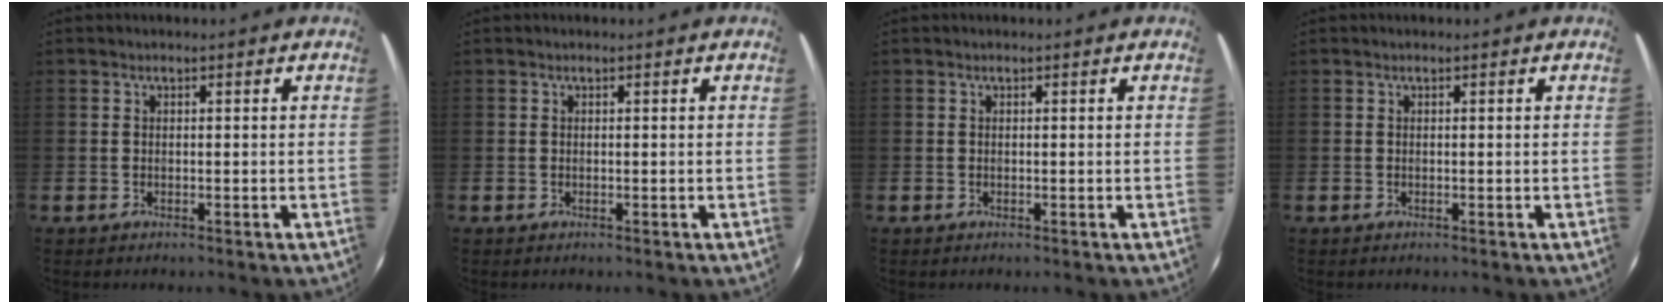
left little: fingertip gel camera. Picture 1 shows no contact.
{"total": 0.0}
{"total": 0.0}
{"total": 0.0}